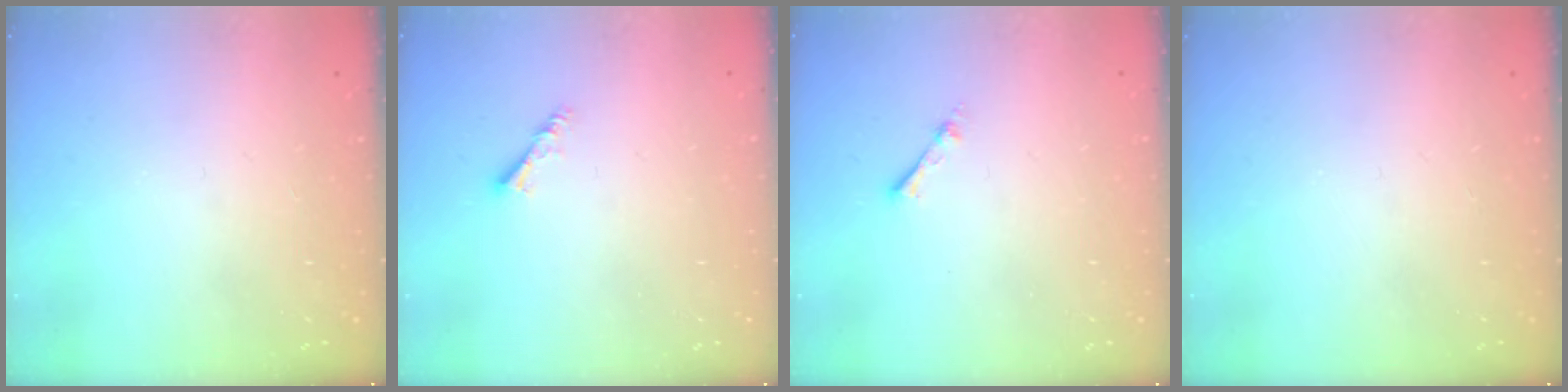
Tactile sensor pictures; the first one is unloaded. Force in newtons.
{"total": 3.0, "press": 2.9, "slide": 0.6}
{"total": 1.9, "press": 1.9, "slide": 0.3}
{"total": 0.0}